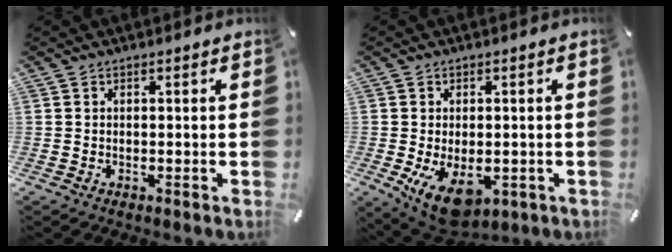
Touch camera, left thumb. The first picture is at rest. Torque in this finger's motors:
{"motor_torque": [0.67, 1.33, 0.56, -0.26, 0.17]}